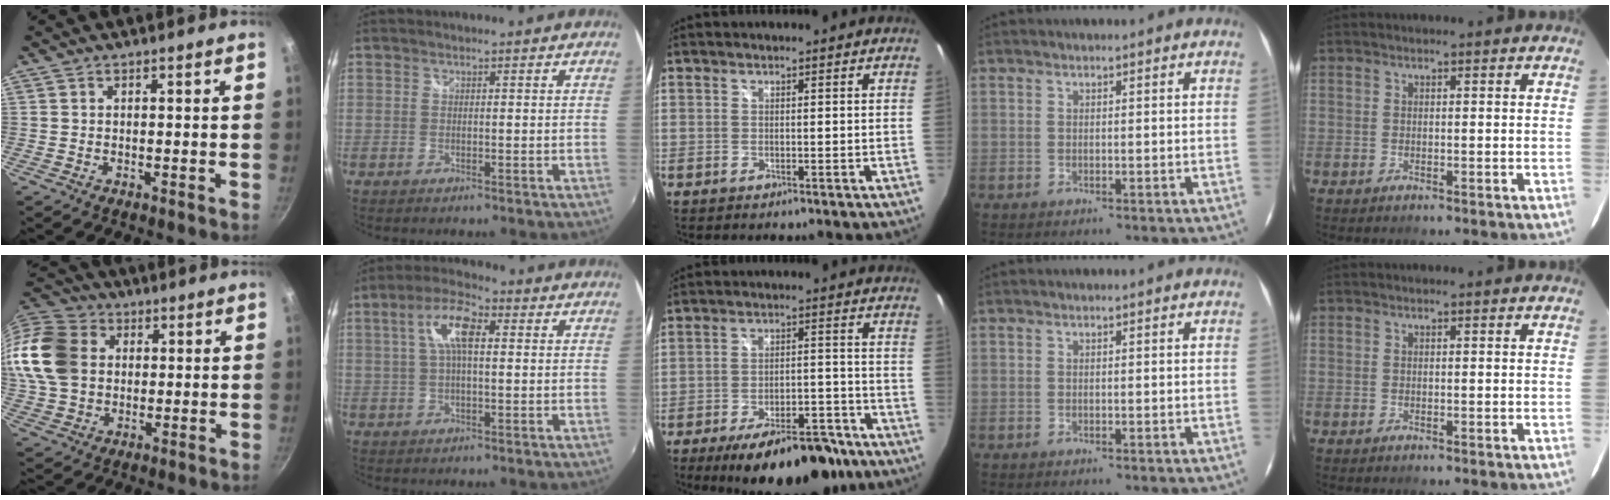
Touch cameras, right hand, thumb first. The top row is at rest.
{"thumb": {"total": 21.8, "force": [3.3, 17.5, 12.5], "torque": [-0.281, 0.034, 0.056]}, "index": {"total": 7.8, "force": [1.5, 2.9, 7.1], "torque": [-0.137, 0.019, 0.025]}, "middle": {"total": 17.4, "force": [-13.2, 6.1, 9.5], "torque": [-0.148, -0.007, -0.178]}}